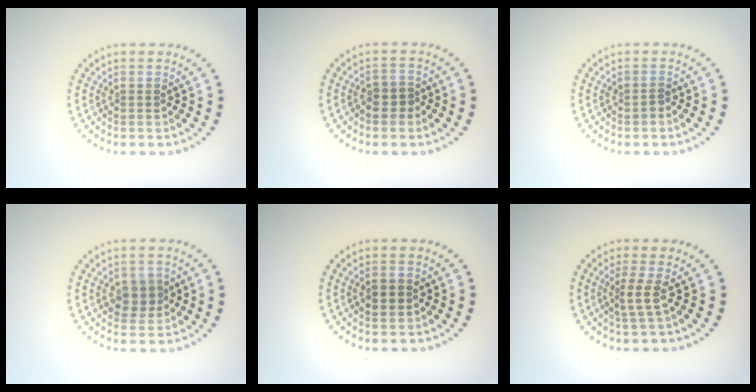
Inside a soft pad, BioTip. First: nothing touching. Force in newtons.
{"total": 2.0, "press": 1.9, "slide": 0.7}
{"total": 0.7, "press": 0.6, "slide": 0.3}
{"total": 2.6, "press": 2.5, "slide": 0.8}
{"total": 2.4, "press": 2.4, "slide": 0.1}
{"total": 2.0, "press": 1.4, "slide": 1.4}